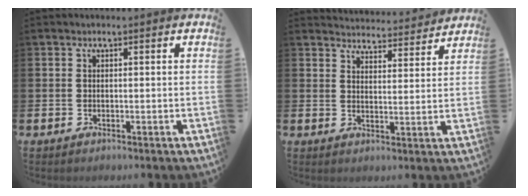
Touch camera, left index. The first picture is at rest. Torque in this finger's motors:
{"motor_torque": [0.39, -0.59, 0.14, 0.01]}